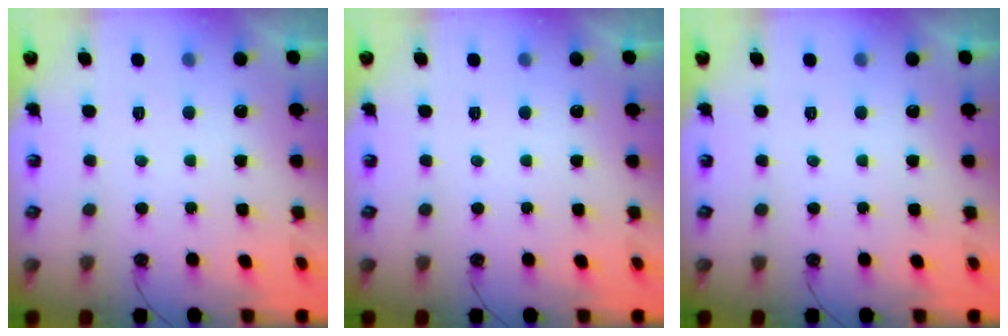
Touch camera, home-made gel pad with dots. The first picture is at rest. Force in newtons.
{"total": 0.0}
{"total": 0.0}